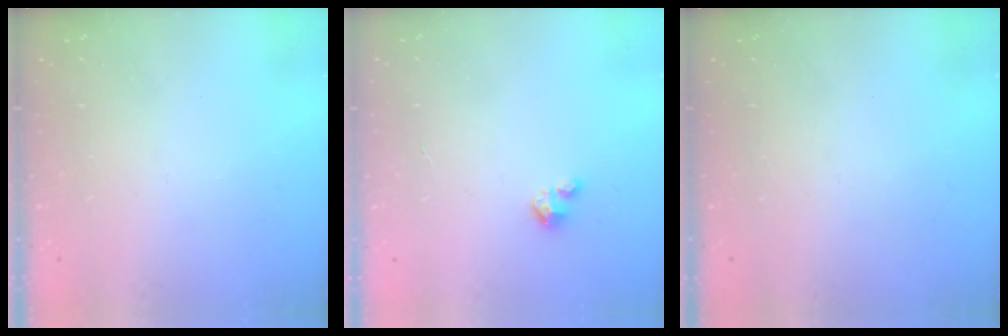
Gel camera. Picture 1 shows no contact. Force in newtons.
{"total": 2.7, "press": 2.7, "slide": 0.2}
{"total": 0.0}